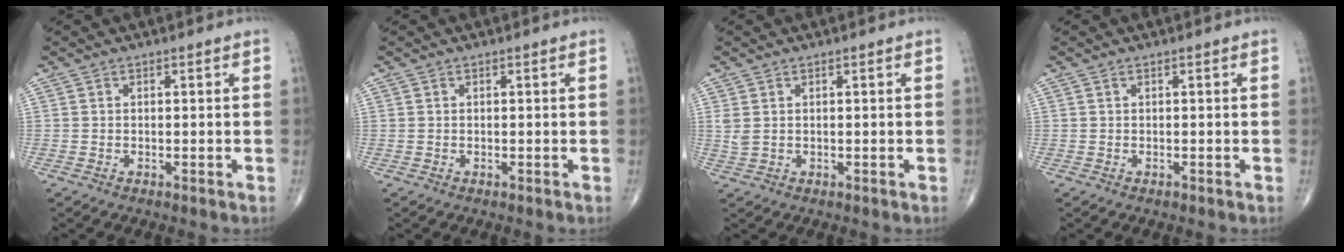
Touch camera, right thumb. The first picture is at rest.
{"total": 0.0}
{"total": 1.8, "force": [0.6, 1.1, 1.4], "torque": [-0.035, 0.007, 0.020]}
{"total": 0.0}